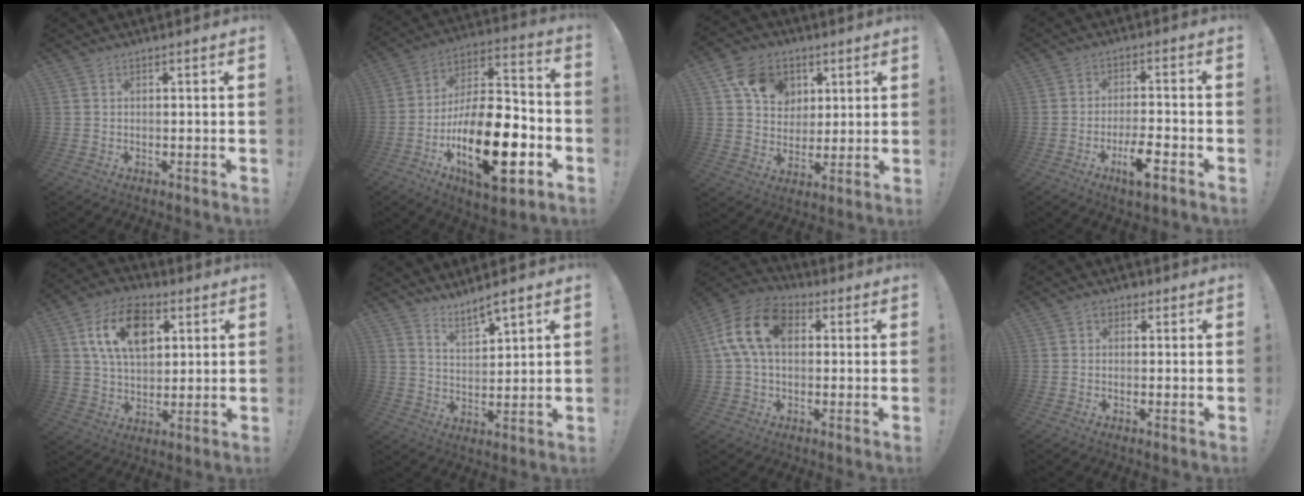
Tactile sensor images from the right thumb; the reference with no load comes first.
{"total": 25.5, "force": [-9.3, 11.0, 21.1], "torque": [-0.370, 0.046, -0.152]}
{"total": 13.8, "force": [5.9, 11.0, 5.9], "torque": [-0.085, -0.017, 0.117]}
{"total": 8.3, "force": [-4.5, 2.1, 6.7], "torque": [-0.104, 0.014, -0.078]}
{"total": 17.0, "force": [6.4, 11.7, 10.5], "torque": [-0.175, -0.005, 0.123]}
{"total": 6.4, "force": [5.6, 1.5, 2.8], "torque": [-0.044, -0.039, 0.099]}
{"total": 14.8, "force": [3.3, 9.7, 10.7], "torque": [-0.206, 0.014, 0.062]}
{"total": 2.6, "force": [0.6, 2.2, 1.3], "torque": [-0.010, 0.003, 0.007]}